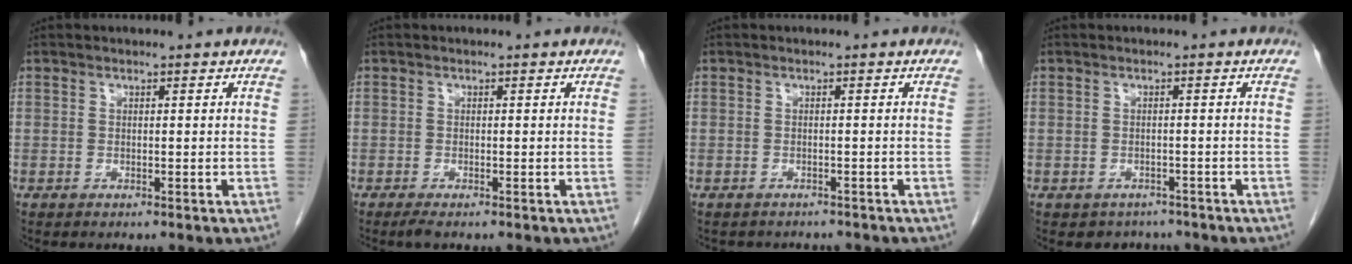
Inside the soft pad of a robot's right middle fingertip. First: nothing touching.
{"total": 1.0, "force": [-0.8, 0.0, 0.6], "torque": [-0.019, -0.005, -0.016]}
{"total": 4.6, "force": [-4.2, 1.8, 0.8], "torque": [-0.010, 0.002, -0.049]}
{"total": 3.1, "force": [-2.5, 1.9, -0.1], "torque": [-0.002, 0.008, -0.034]}